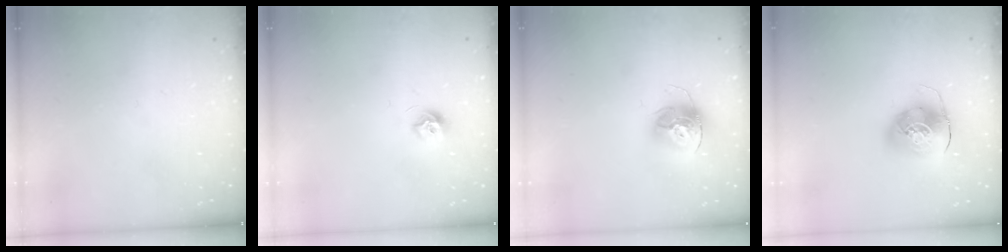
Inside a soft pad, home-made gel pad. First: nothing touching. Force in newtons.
{"total": 6.7, "press": 6.6, "slide": 0.6}
{"total": 13.7, "press": 13.7, "slide": 1.2}
{"total": 10.4, "press": 10.2, "slide": 1.8}